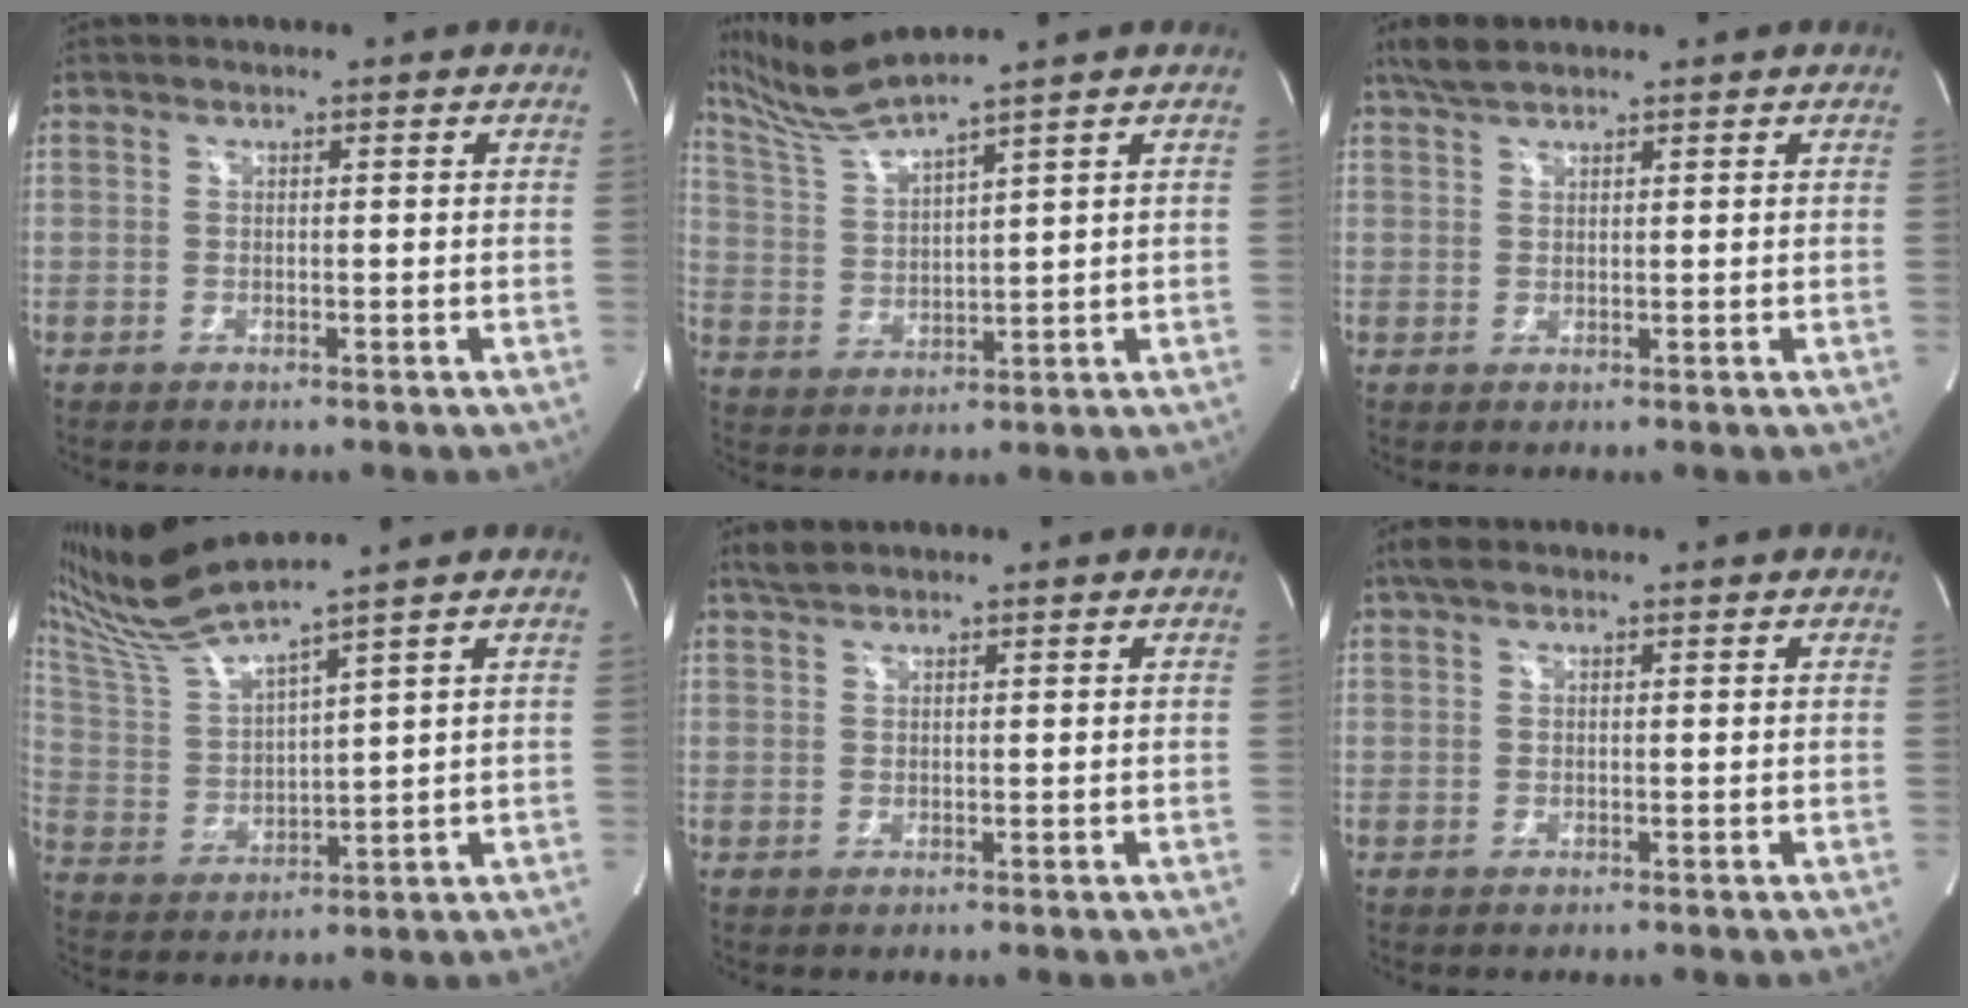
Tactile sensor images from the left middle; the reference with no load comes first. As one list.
[{"total": 8.0, "force": [7.2, -2.0, 3.0], "torque": [-0.076, 0.002, 0.151]}, {"total": 3.0, "force": [2.5, 0.7, 1.4], "torque": [-0.038, 0.012, 0.052]}, {"total": 10.1, "force": [9.0, -2.4, 3.8], "torque": [-0.095, -0.002, 0.191]}, {"total": 1.6, "force": [1.5, 0.3, 0.6], "torque": [-0.018, 0.011, 0.033]}, {"total": 1.8, "force": [1.2, 0.9, 1.1], "torque": [-0.026, 0.023, 0.022]}]